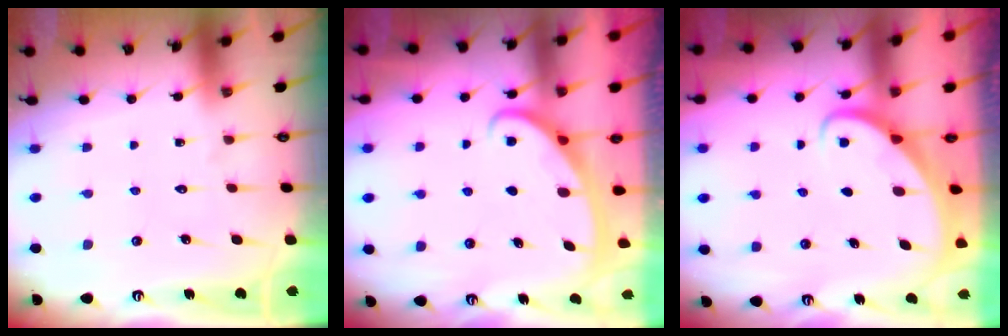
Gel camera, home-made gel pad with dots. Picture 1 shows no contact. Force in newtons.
{"total": 2.8, "press": 2.8, "slide": 0.4}
{"total": 2.5, "press": 2.5, "slide": 0.2}